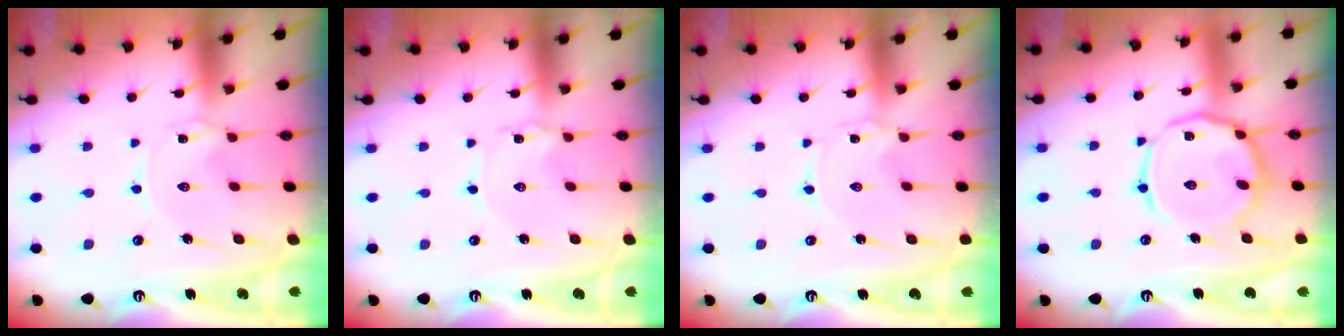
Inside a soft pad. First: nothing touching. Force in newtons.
{"total": 0.9, "press": 0.9, "slide": 0.1}
{"total": 0.0}
{"total": 14.6, "press": 14.5, "slide": 0.9}